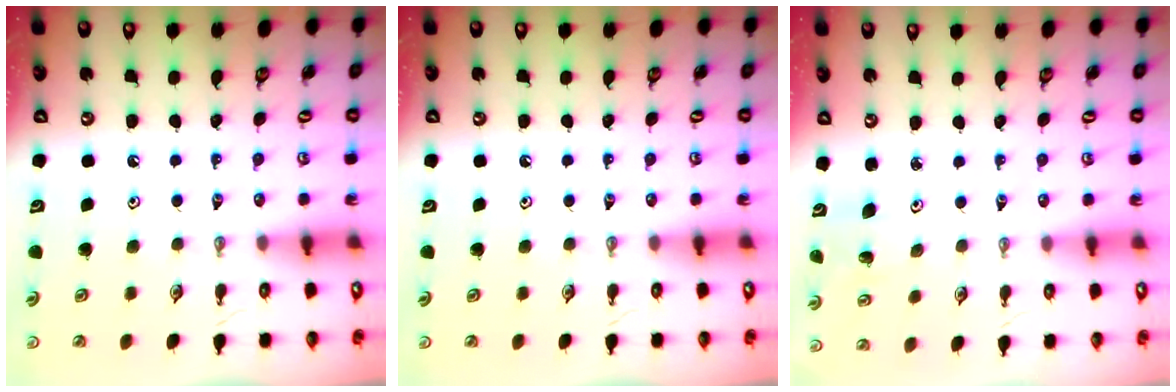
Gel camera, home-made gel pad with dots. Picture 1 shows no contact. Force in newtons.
{"total": 0.0}
{"total": 2.5, "press": 2.5, "slide": 0.2}